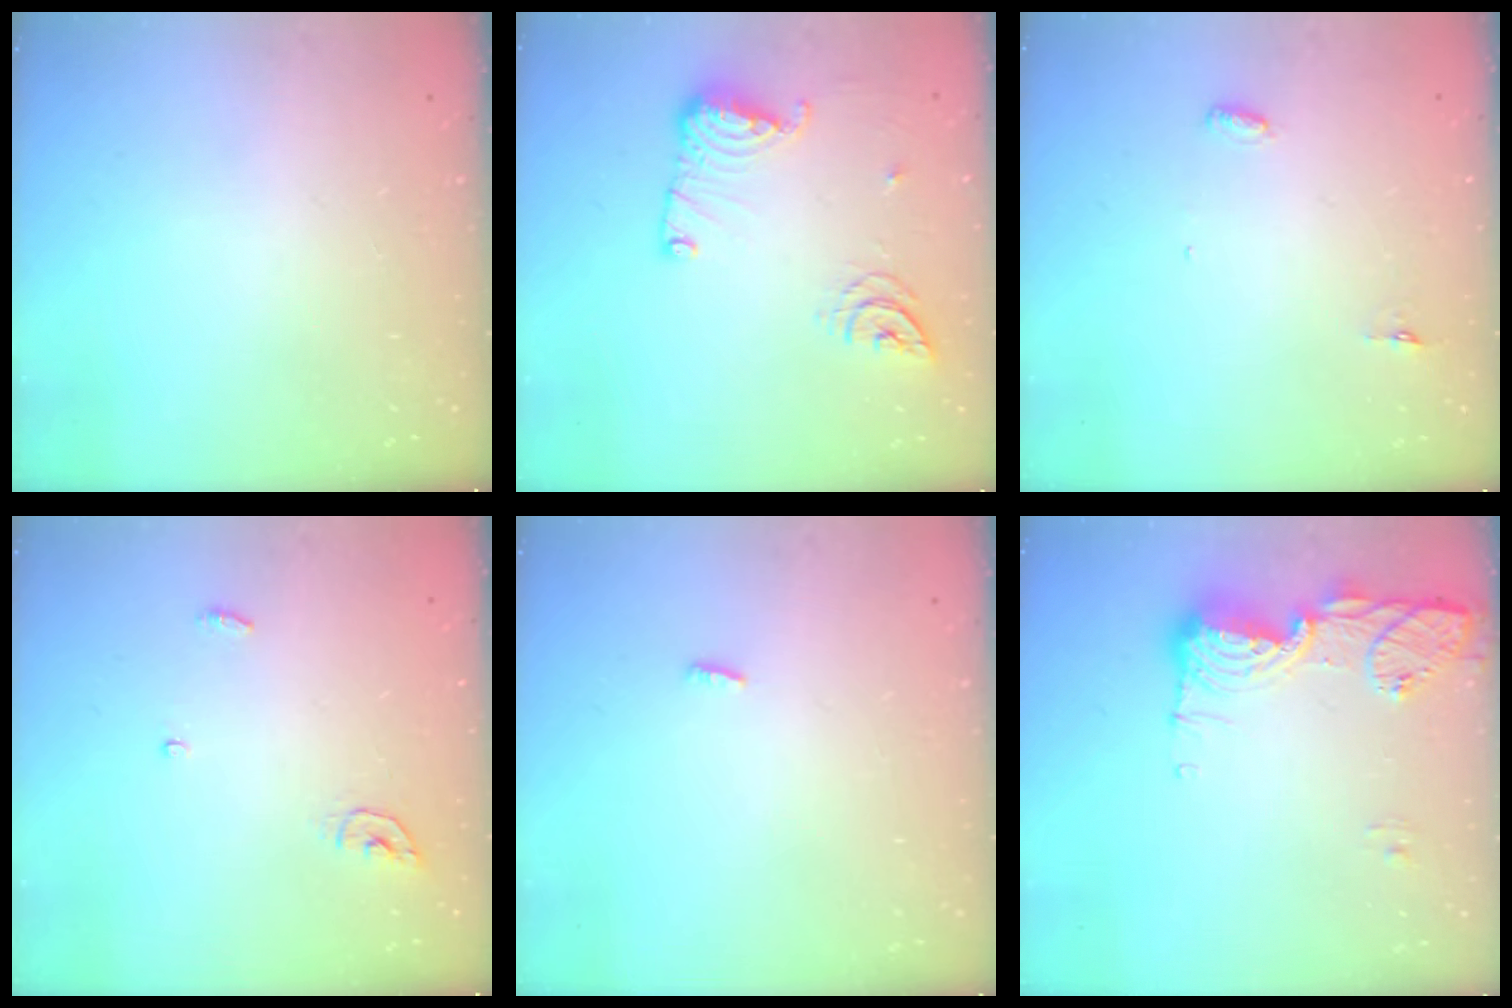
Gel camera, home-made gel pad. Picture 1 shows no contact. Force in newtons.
{"total": 12.2, "press": 12.1, "slide": 1.2}
{"total": 3.0, "press": 2.8, "slide": 0.9}
{"total": 4.3, "press": 4.3, "slide": 0.3}
{"total": 2.3, "press": 2.1, "slide": 0.8}
{"total": 16.1, "press": 15.2, "slide": 5.3}